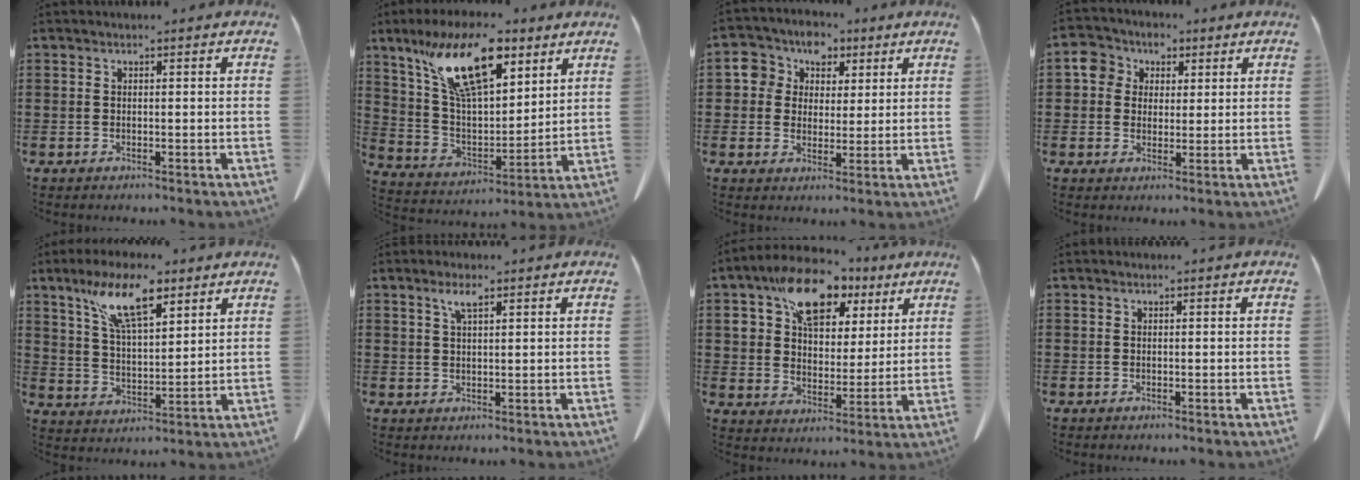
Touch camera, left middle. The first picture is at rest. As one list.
[{"total": 15.5, "force": [9.3, 5.9, 10.9], "torque": [-0.228, -0.017, 0.164]}, {"total": 5.9, "force": [2.7, 5.2, 0.9], "torque": [-0.045, 0.001, 0.045]}, {"total": 5.2, "force": [2.0, 4.6, 1.5], "torque": [-0.045, 0.012, 0.035]}, {"total": 10.9, "force": [7.1, 3.5, 7.5], "torque": [-0.153, -0.011, 0.127]}, {"total": 2.9, "force": [1.7, 0.6, 2.3], "torque": [-0.050, 0.003, 0.029]}, {"total": 12.2, "force": [7.6, 7.0, 6.5], "torque": [-0.128, -0.008, 0.137]}, {"total": 0.0}]